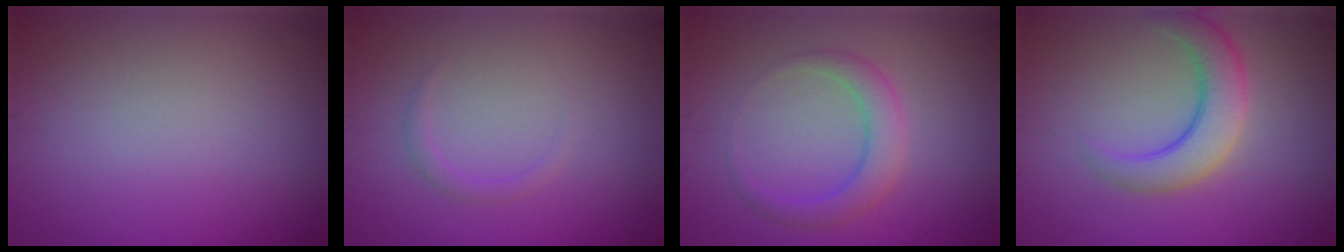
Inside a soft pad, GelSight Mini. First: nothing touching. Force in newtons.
{"total": 0.9, "press": 0.9, "slide": 0.1}
{"total": 2.8, "press": 2.8, "slide": 0.1}
{"total": 4.5, "press": 4.5, "slide": 0.3}